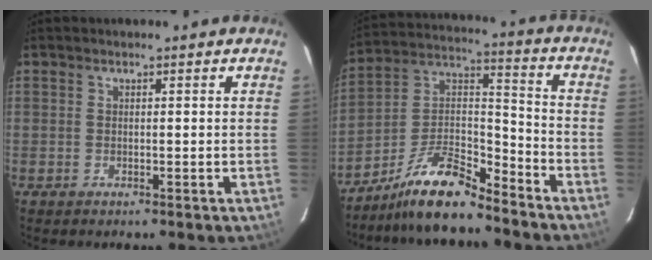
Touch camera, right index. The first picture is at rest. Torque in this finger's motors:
{"motor_torque": [0.92, -0.83, 0.12, 0.06]}